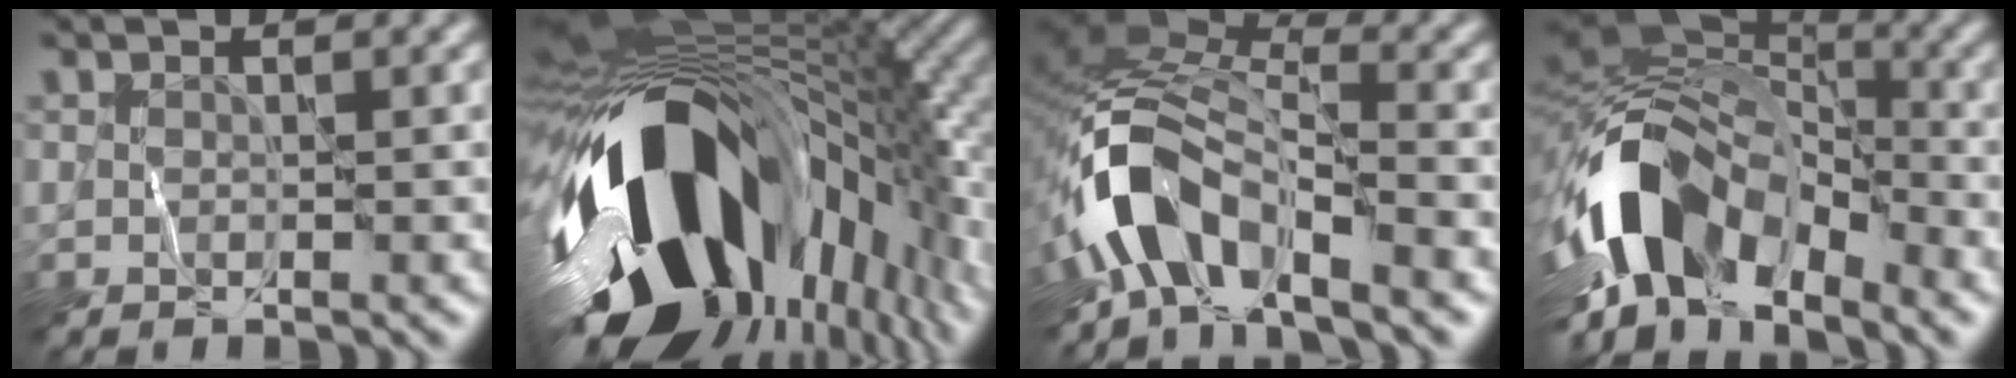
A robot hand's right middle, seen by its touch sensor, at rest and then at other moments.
{"total": 18.0, "force": [-4.9, 10.2, 14.0], "torque": [-0.239, -0.031, -0.080]}
{"total": 7.8, "force": [-4.8, 3.4, 5.1], "torque": [-0.088, 0.007, -0.106]}
{"total": 12.8, "force": [-5.6, 6.9, 9.2], "torque": [-0.166, 0.002, -0.112]}